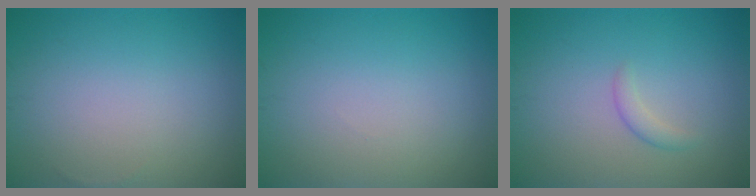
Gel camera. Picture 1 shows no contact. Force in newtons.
{"total": 0.0}
{"total": 1.1, "press": 1.1, "slide": 0.0}